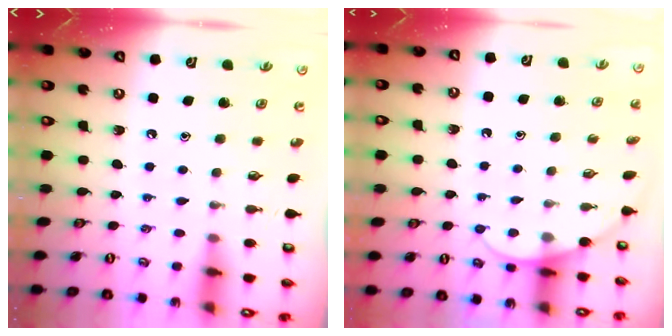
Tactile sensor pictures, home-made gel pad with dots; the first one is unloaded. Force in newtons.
{"total": 4.4, "press": 4.4, "slide": 0.4}